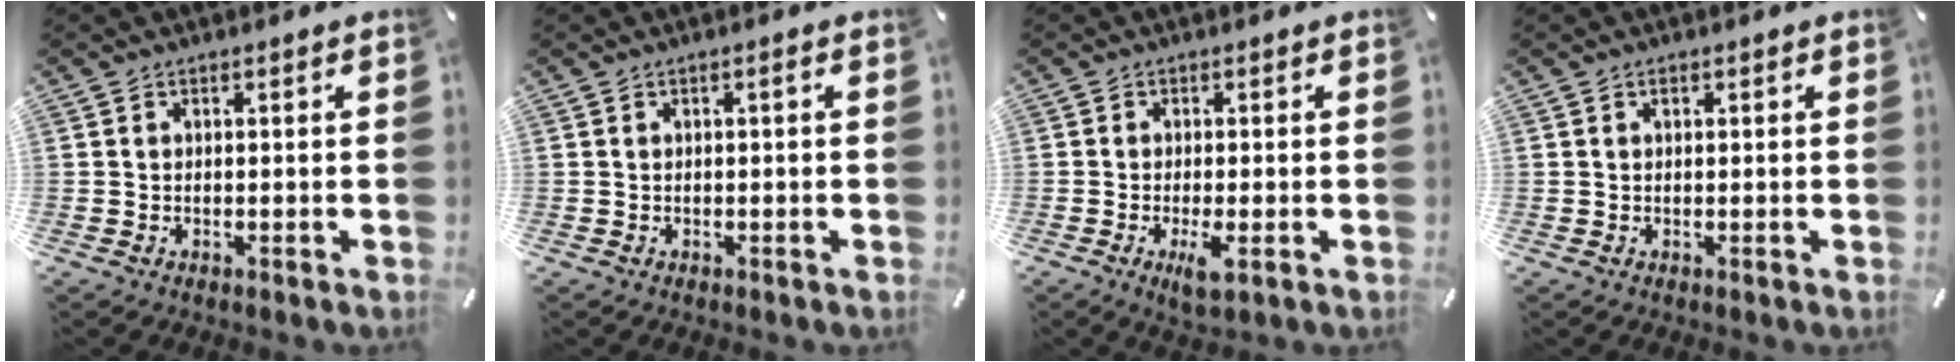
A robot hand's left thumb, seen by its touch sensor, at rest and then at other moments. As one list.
[{"total": 0.7, "force": [-0.2, 0.1, 0.7], "torque": [-0.012, 0.001, -0.003]}, {"total": 4.7, "force": [-1.4, 1.3, 4.3], "torque": [-0.079, -0.008, -0.022]}, {"total": 0.7, "force": [0.3, 0.4, 0.5], "torque": [-0.010, 0.004, 0.006]}]